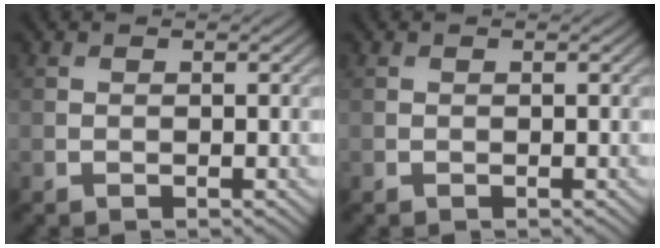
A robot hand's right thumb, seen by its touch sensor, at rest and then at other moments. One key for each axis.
{"total": 0.0}